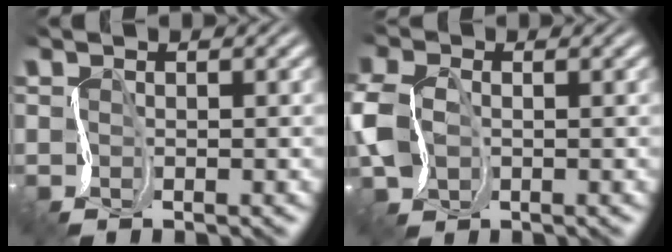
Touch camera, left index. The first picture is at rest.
{"total": 4.4, "force": [-0.2, 3.5, 2.7], "torque": [-0.088, -0.002, -0.008]}